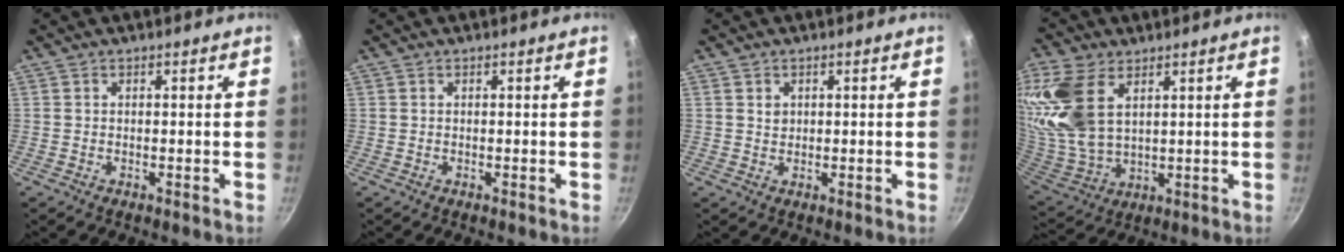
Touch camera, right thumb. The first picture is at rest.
{"total": 0.0}
{"total": 1.6, "force": [0.7, 1.3, 0.6], "torque": [-0.007, 0.000, 0.012]}
{"total": 18.2, "force": [7.2, 10.7, 12.9], "torque": [-0.275, -0.017, 0.155]}